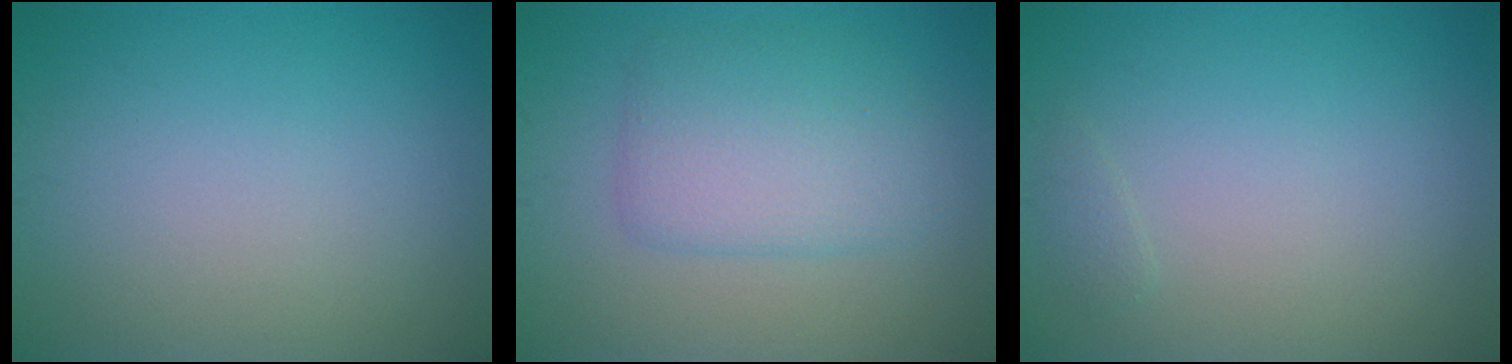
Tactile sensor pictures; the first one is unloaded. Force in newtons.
{"total": 4.4, "press": 4.4, "slide": 0.1}
{"total": 0.6, "press": 0.6, "slide": 0.1}